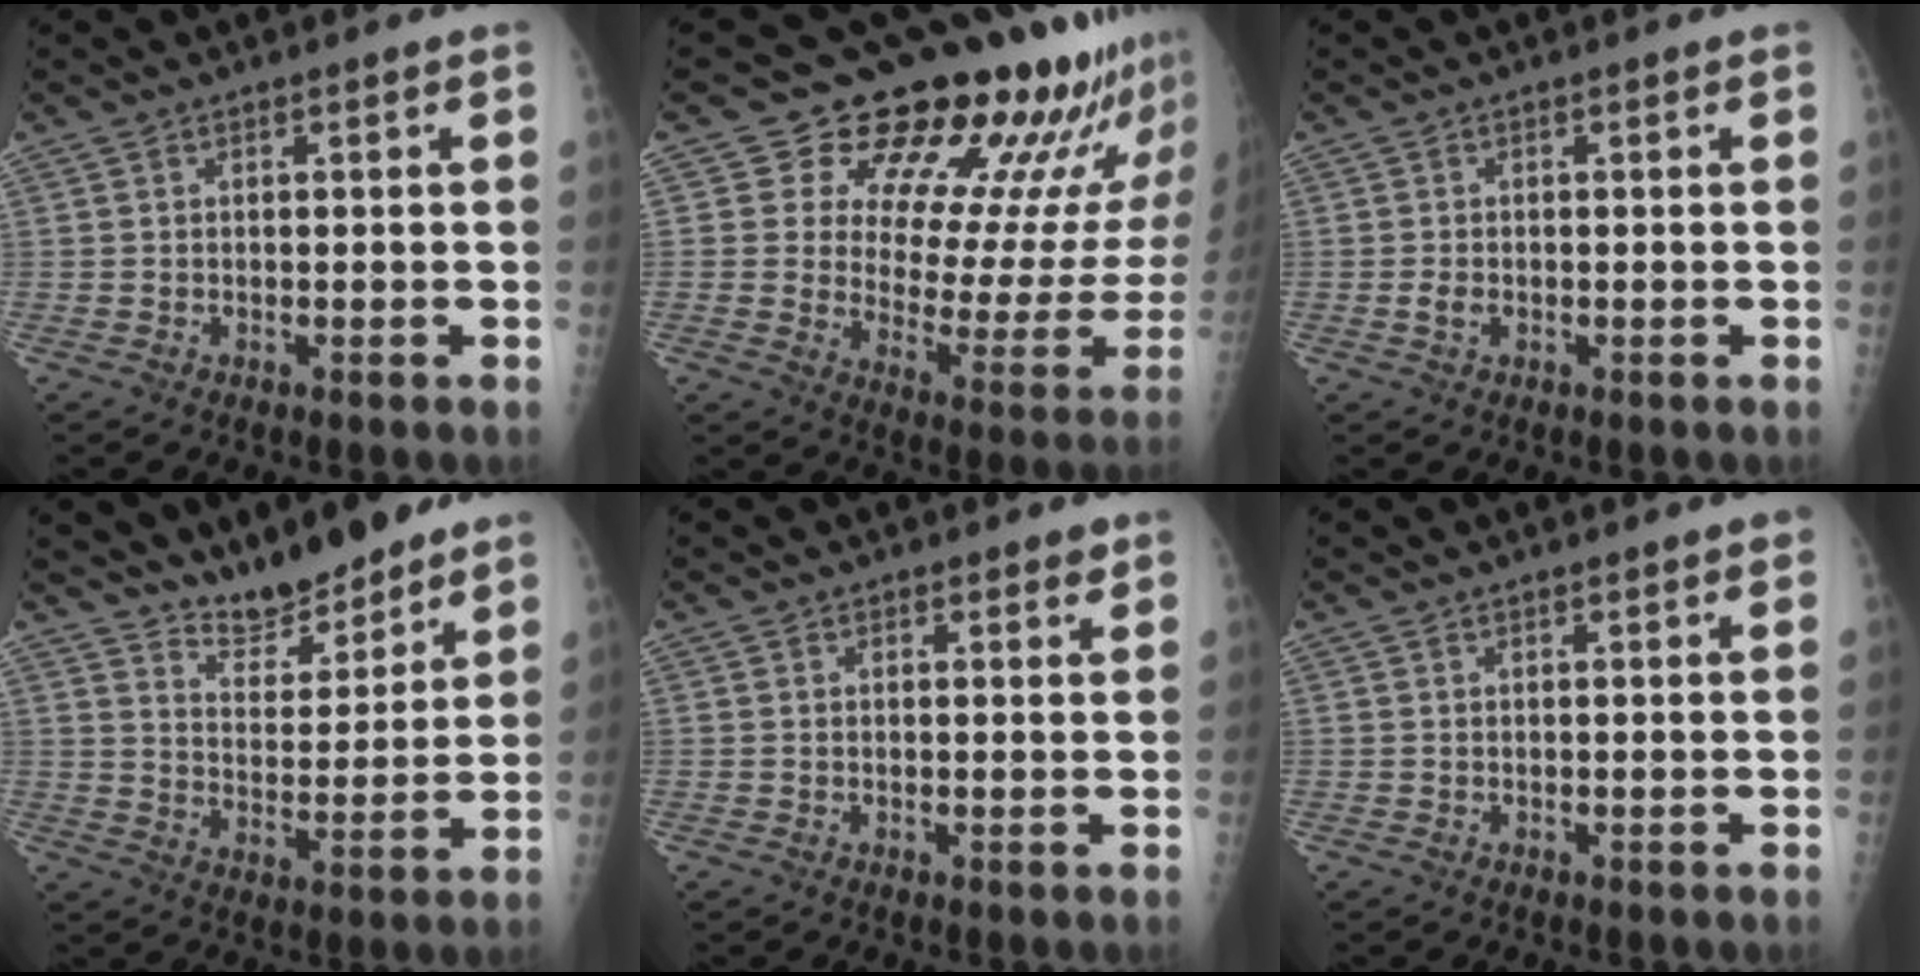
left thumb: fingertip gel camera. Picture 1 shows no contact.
{"total": 23.2, "force": [19.1, 8.4, 10.1], "torque": [-0.091, -0.136, 0.247]}
{"total": 1.7, "force": [-0.5, 1.2, 1.2], "torque": [-0.021, 0.001, -0.009]}
{"total": 10.0, "force": [8.7, 3.1, 3.7], "torque": [-0.034, -0.061, 0.153]}
{"total": 1.5, "force": [1.2, 0.8, 0.6], "torque": [0.006, -0.007, 0.012]}
{"total": 1.5, "force": [1.0, 0.3, 1.1], "torque": [-0.014, 0.000, 0.012]}